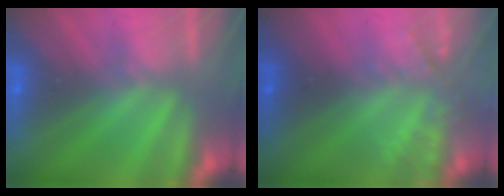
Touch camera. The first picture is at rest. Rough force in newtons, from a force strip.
{"total": 2.0}